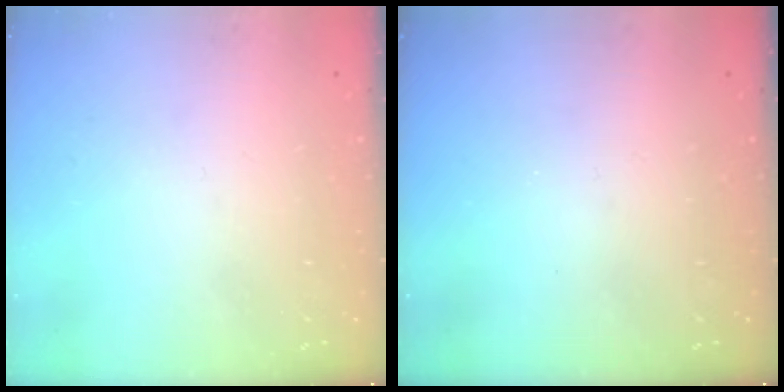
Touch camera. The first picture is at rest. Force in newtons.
{"total": 0.0}